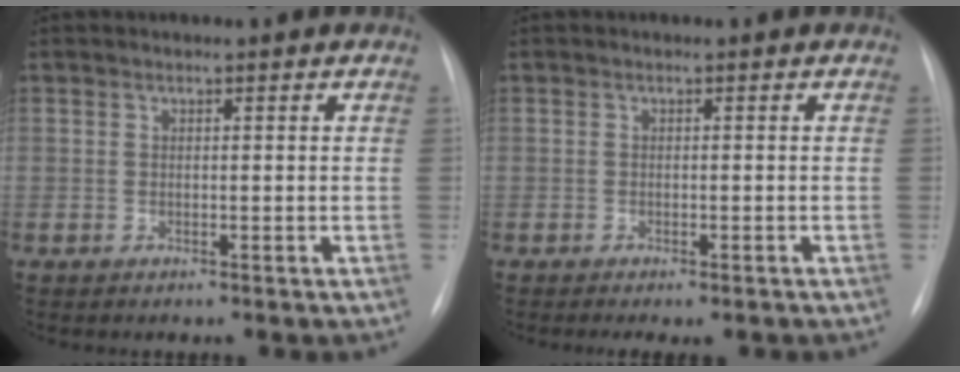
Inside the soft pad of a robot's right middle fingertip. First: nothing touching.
{"total": 3.0, "force": [-2.3, 0.8, 1.8], "torque": [-0.016, -0.006, -0.027]}